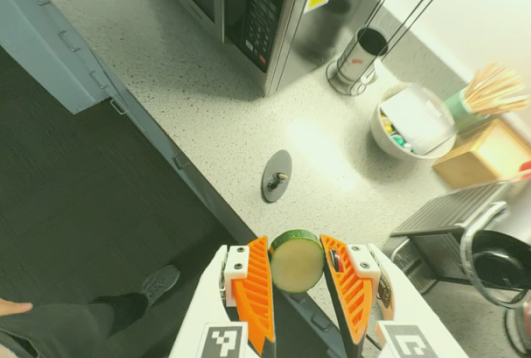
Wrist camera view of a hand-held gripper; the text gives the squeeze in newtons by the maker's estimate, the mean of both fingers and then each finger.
{"total": 10.1, "left": 10.6, "right": 9.6}